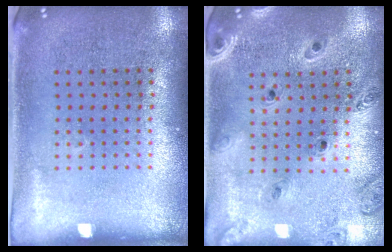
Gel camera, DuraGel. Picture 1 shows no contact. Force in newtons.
{"total": 1.3, "press": 1.3, "slide": 0.1}